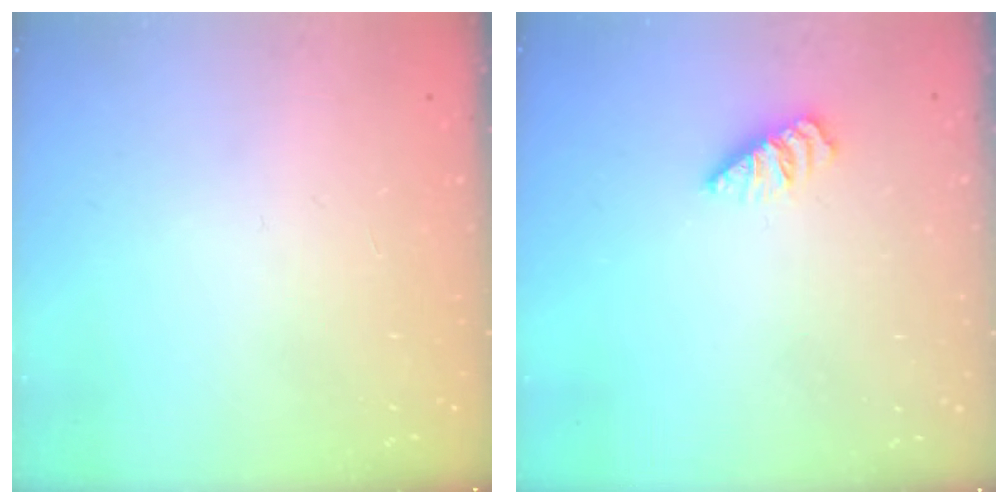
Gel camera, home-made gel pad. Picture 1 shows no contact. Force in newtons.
{"total": 0.0}